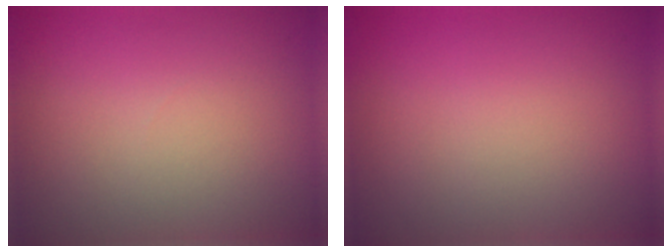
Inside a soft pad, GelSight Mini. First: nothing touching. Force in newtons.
{"total": 0.0}